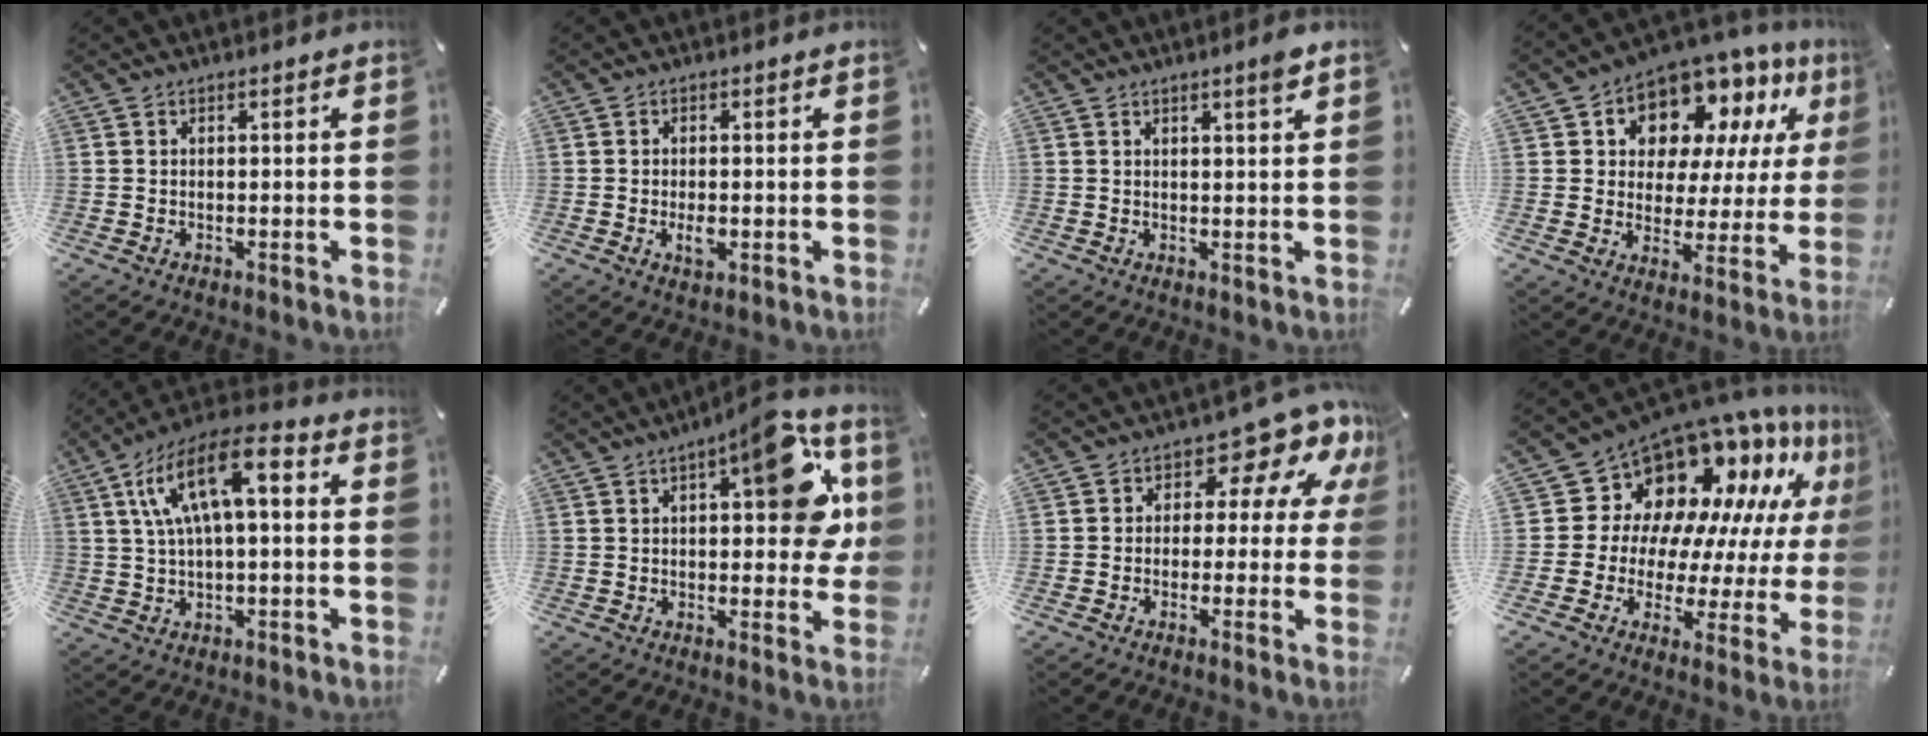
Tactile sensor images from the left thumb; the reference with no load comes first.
{"total": 3.1, "force": [-0.6, 1.7, 2.6], "torque": [-0.061, -0.004, -0.013]}
{"total": 2.9, "force": [1.8, 0.2, 2.2], "torque": [-0.038, -0.004, 0.030]}
{"total": 11.5, "force": [8.3, 7.3, 3.3], "torque": [-0.073, -0.072, 0.155]}
{"total": 14.2, "force": [4.0, 6.1, 12.1], "torque": [-0.236, 0.000, 0.071]}
{"total": 15.9, "force": [5.0, 7.0, 13.4], "torque": [-0.156, -0.021, 0.078]}
{"total": 11.0, "force": [4.9, 6.3, 7.6], "torque": [-0.091, -0.040, 0.081]}
{"total": 15.7, "force": [11.1, 10.1, 4.6], "torque": [-0.074, -0.127, 0.202]}